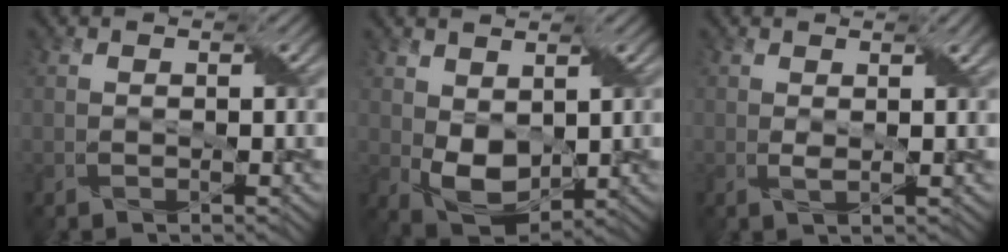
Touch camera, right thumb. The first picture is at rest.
{"total": 6.1, "force": [1.2, 4.2, 4.3], "torque": [-0.098, -0.011, 0.025]}
{"total": 2.0, "force": [0.8, 0.3, 1.8], "torque": [-0.036, 0.003, 0.015]}